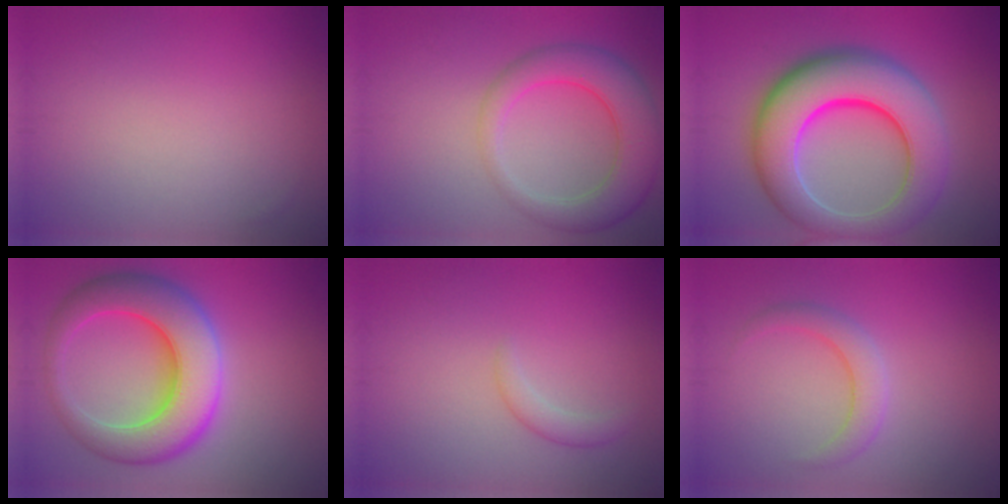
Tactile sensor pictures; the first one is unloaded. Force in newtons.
{"total": 6.1, "press": 6.1, "slide": 0.3}
{"total": 11.4, "press": 11.4, "slide": 0.6}
{"total": 9.6, "press": 9.6, "slide": 0.2}
{"total": 1.4, "press": 1.3, "slide": 0.1}
{"total": 2.4, "press": 2.4, "slide": 0.0}